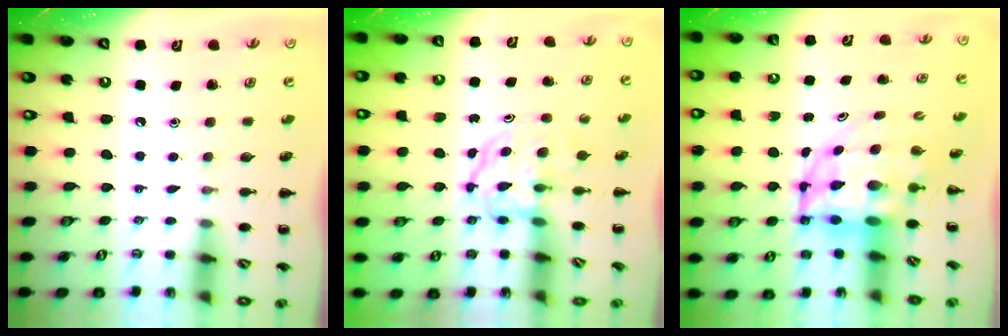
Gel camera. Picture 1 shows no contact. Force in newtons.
{"total": 3.7, "press": 3.6, "slide": 0.4}
{"total": 7.3, "press": 7.0, "slide": 1.9}